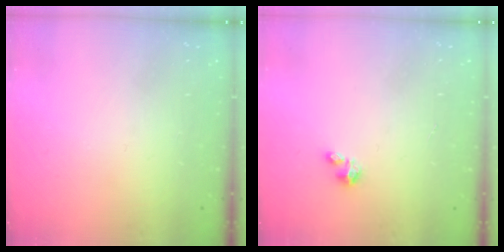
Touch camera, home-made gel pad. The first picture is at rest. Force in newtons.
{"total": 0.9, "press": 0.9, "slide": 0.2}